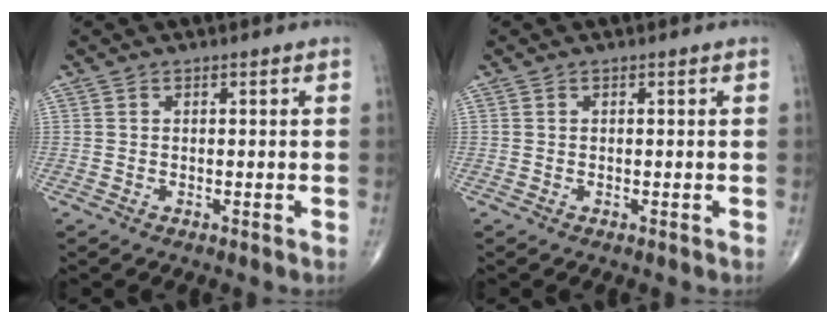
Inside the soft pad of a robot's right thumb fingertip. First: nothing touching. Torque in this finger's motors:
{"motor_torque": [0.00, -0.01, 0.05, 0.02, 0.01]}